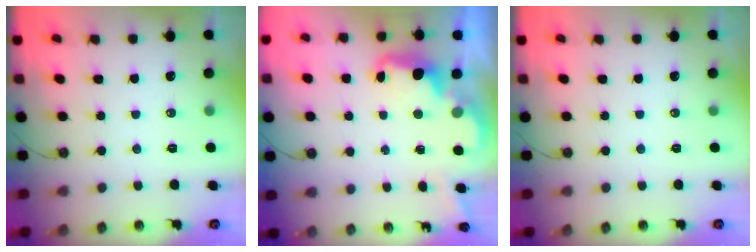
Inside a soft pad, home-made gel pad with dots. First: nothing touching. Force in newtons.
{"total": 2.6, "press": 2.6, "slide": 0.5}
{"total": 0.0}